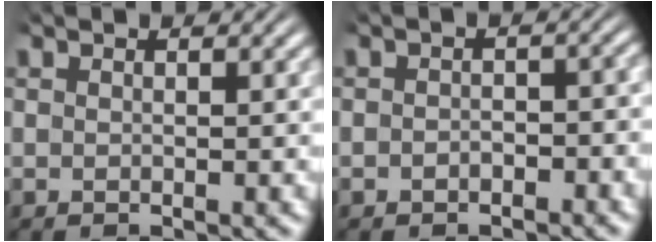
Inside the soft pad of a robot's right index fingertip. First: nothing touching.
{"total": 1.6, "force": [-1.3, 0.7, 0.5], "torque": [0.000, -0.003, -0.023]}